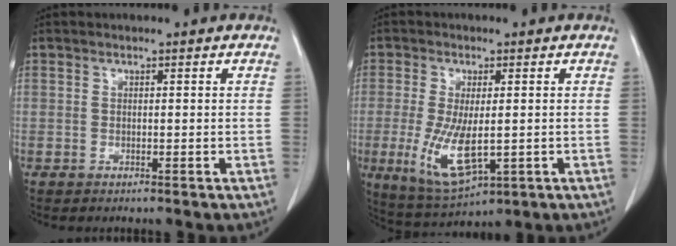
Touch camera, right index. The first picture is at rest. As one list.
[{"total": 9.6, "force": [-1.8, 3.4, 8.8], "torque": [-0.172, -0.028, -0.019]}]